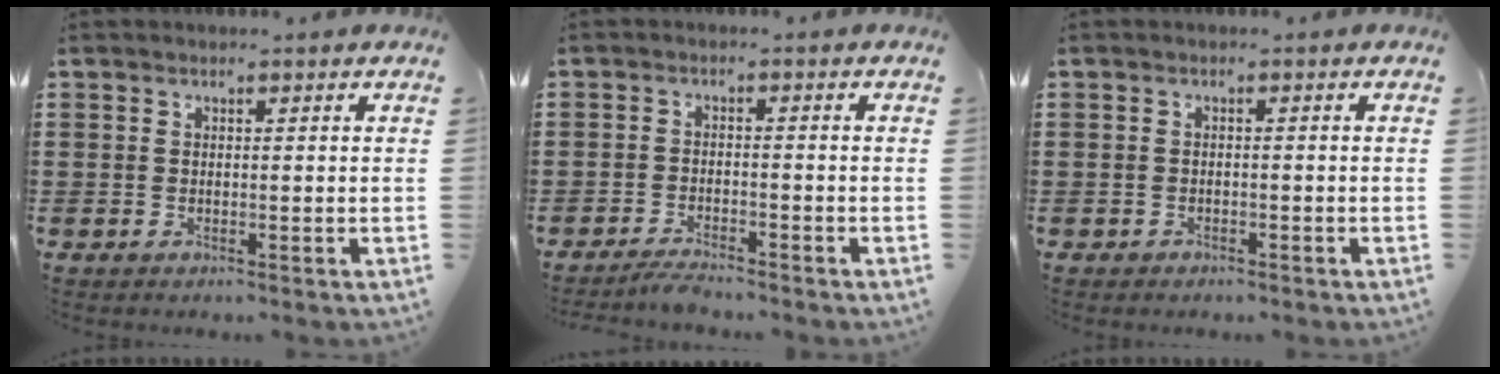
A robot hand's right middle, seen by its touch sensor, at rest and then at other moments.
{"total": 2.4, "force": [-2.3, 0.0, 0.6], "torque": [-0.013, 0.000, -0.046]}
{"total": 0.8, "force": [-0.7, 0.3, 0.0], "torque": [-0.003, 0.000, -0.016]}